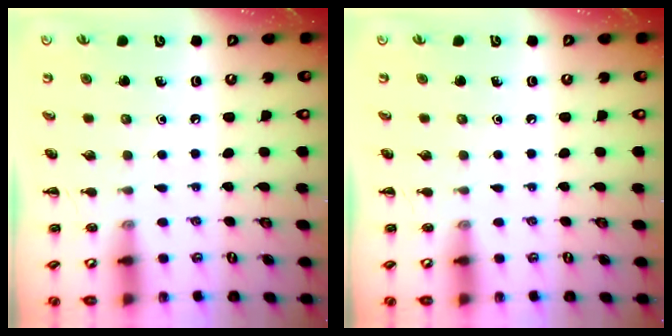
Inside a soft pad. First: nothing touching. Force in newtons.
{"total": 0.0}